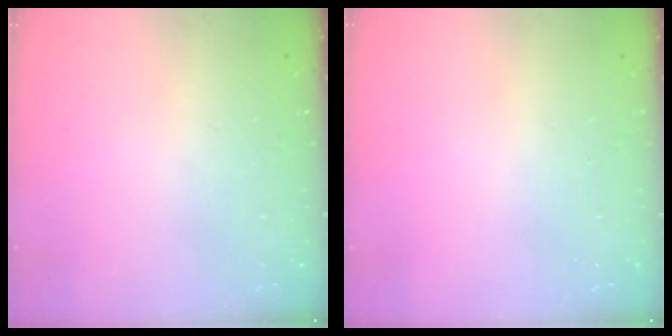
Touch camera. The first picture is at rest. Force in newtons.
{"total": 0.0}